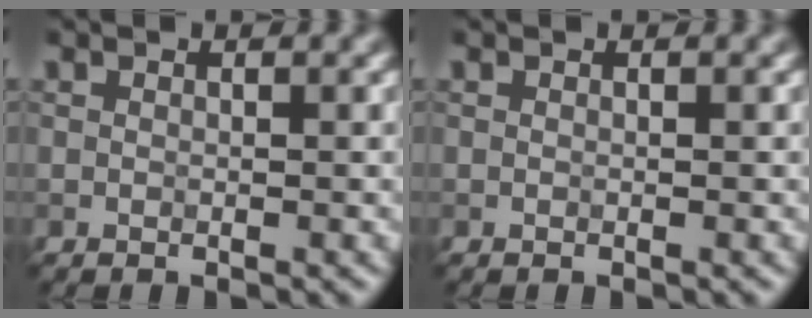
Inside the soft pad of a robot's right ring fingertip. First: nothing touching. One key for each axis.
{"total": 0.0}